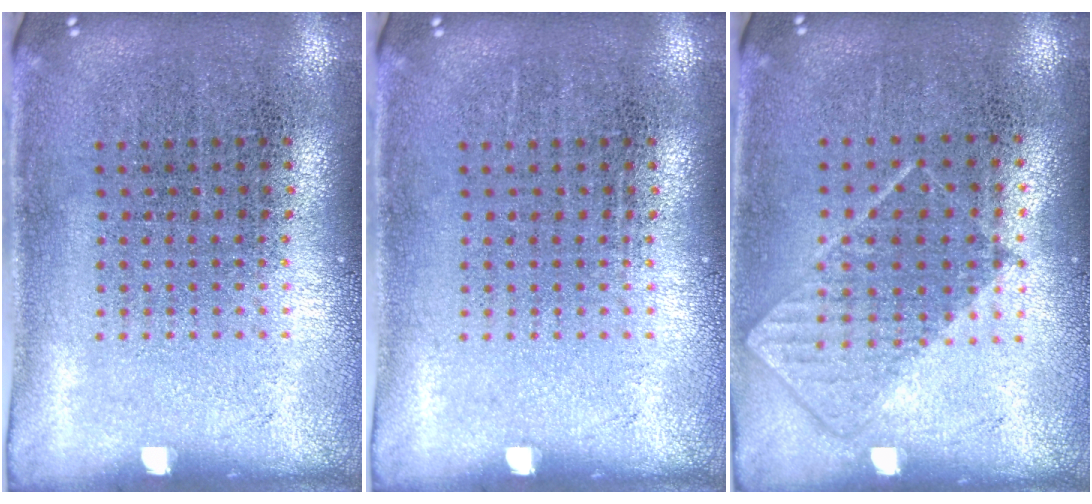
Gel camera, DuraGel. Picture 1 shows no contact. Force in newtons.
{"total": 0.0}
{"total": 0.7, "press": 0.6, "slide": 0.4}